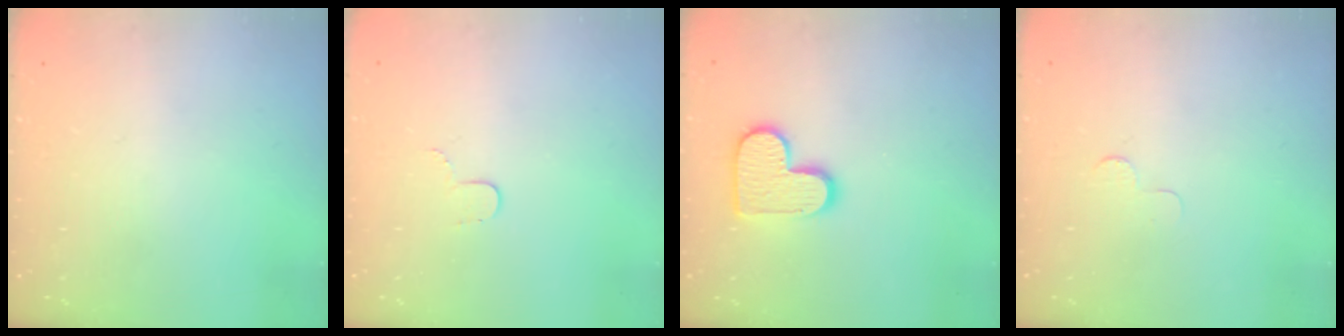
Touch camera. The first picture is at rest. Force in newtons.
{"total": 3.4, "press": 3.4, "slide": 0.4}
{"total": 11.9, "press": 11.9, "slide": 0.6}
{"total": 2.5, "press": 2.5, "slide": 0.2}